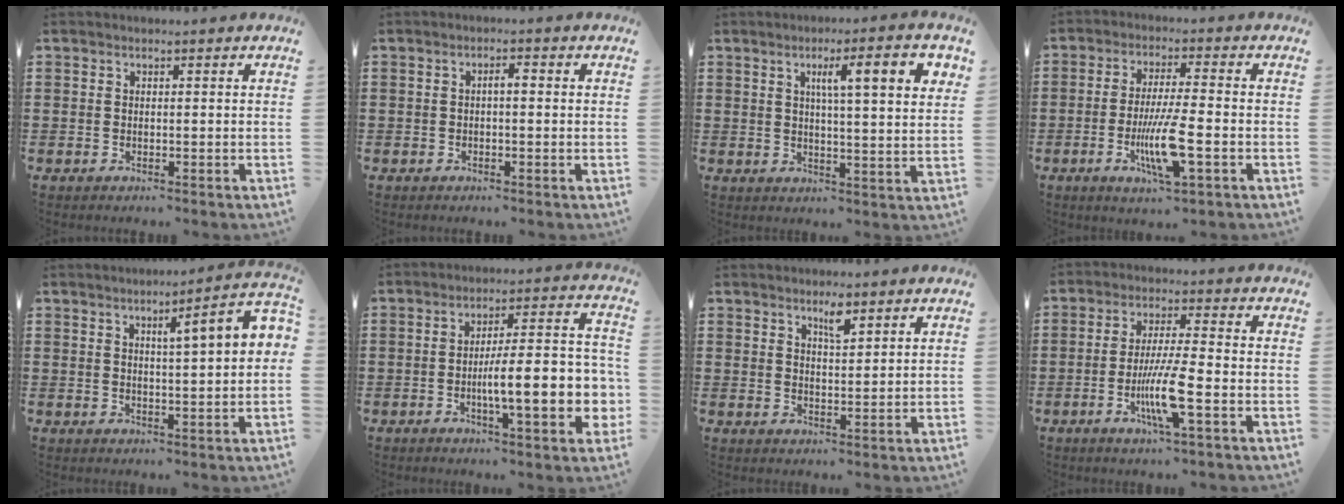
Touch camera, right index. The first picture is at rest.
{"total": 1.3, "force": [-0.2, 0.3, 1.2], "torque": [-0.023, 0.002, -0.004]}
{"total": 8.2, "force": [3.3, 1.3, 7.4], "torque": [-0.133, 0.002, 0.047]}
{"total": 9.0, "force": [-3.0, 1.5, 8.4], "torque": [-0.168, -0.017, -0.056]}
{"total": 5.8, "force": [1.8, 0.4, 5.5], "torque": [-0.081, -0.011, 0.018]}
{"total": 12.0, "force": [-3.1, 2.7, 11.2], "torque": [-0.169, -0.013, -0.059]}
{"total": 3.1, "force": [2.2, 0.8, 2.0], "torque": [-0.029, -0.002, 0.035]}
{"total": 8.4, "force": [-3.0, 0.9, 7.8], "torque": [-0.153, -0.015, -0.056]}